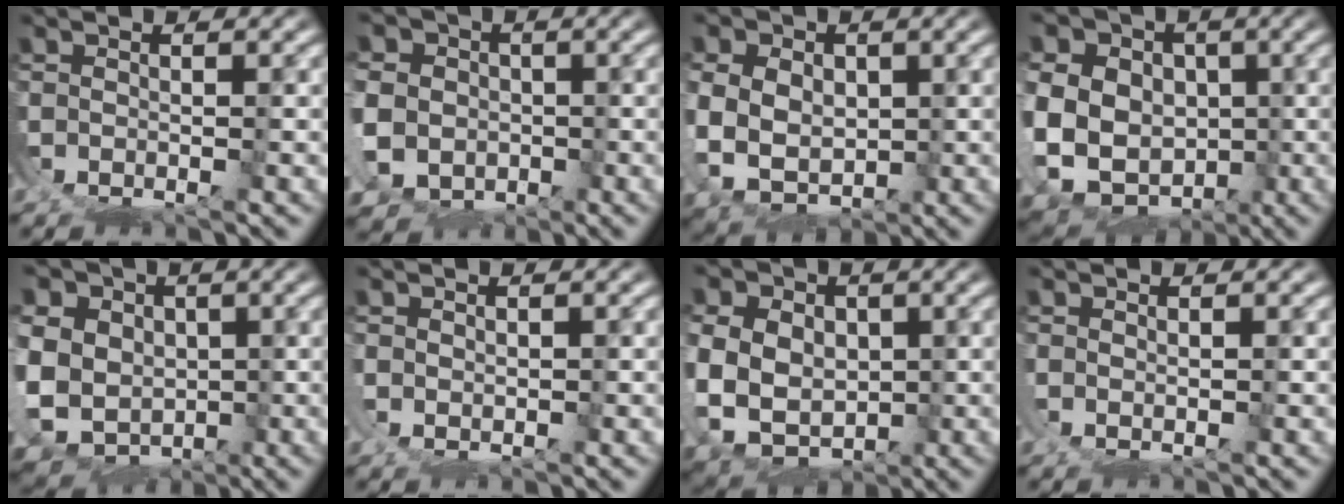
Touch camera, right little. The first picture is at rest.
{"total": 9.6, "force": [-0.2, 8.4, 4.6], "torque": [-0.103, -0.035, 0.003]}
{"total": 9.7, "force": [-1.0, 8.0, 5.4], "torque": [-0.137, -0.050, 0.000]}
{"total": 15.3, "force": [-2.9, 12.8, 7.9], "torque": [-0.185, -0.064, -0.037]}
{"total": 11.8, "force": [-1.2, 10.0, 6.1], "torque": [-0.157, -0.063, -0.003]}
{"total": 1.4, "force": [1.1, 0.1, 0.8], "torque": [-0.024, -0.008, 0.031]}
{"total": 11.2, "force": [-1.6, 9.3, 5.9], "torque": [-0.156, -0.063, -0.007]}
{"total": 1.1, "force": [0.8, -0.3, 0.6], "torque": [-0.016, -0.006, 0.022]}